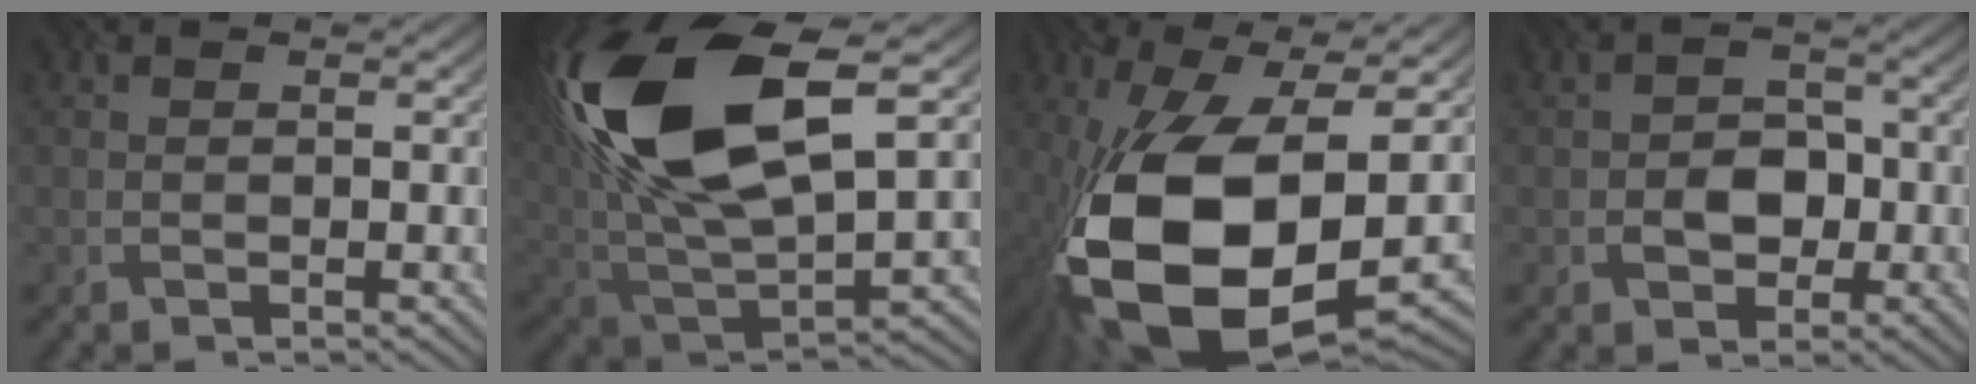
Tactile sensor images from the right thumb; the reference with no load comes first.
{"total": 18.7, "force": [6.5, 9.1, 15.0], "torque": [-0.347, 0.011, 0.120]}
{"total": 19.3, "force": [-4.5, 9.6, 16.1], "torque": [-0.352, -0.040, -0.061]}
{"total": 3.5, "force": [-1.1, 2.7, 1.8], "torque": [-0.024, -0.001, -0.021]}